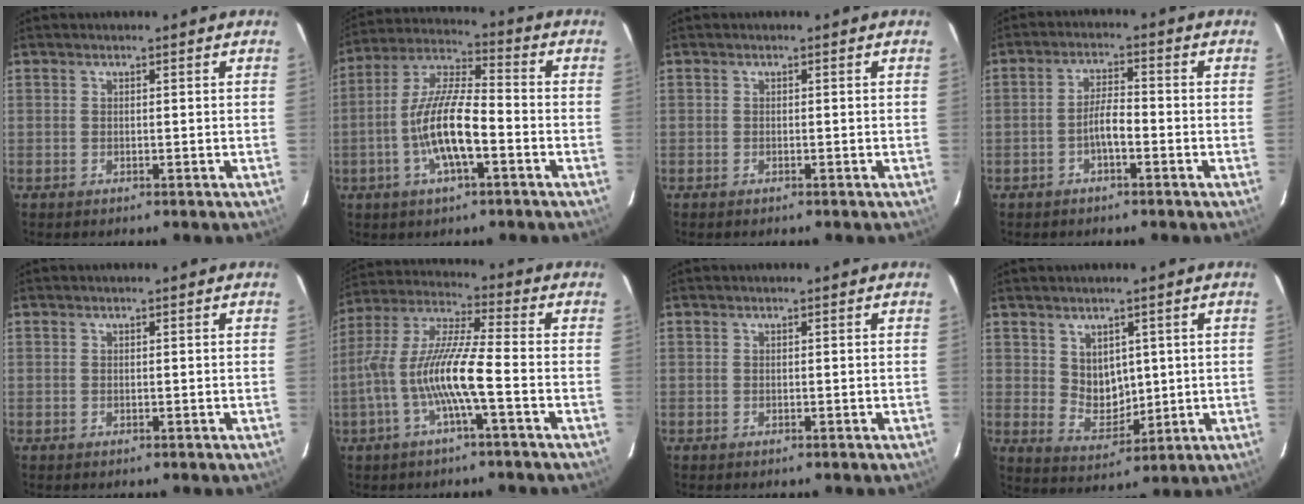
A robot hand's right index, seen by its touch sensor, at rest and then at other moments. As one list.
[{"total": 12.7, "force": [-4.0, 3.4, 11.6], "torque": [-0.236, 0.000, -0.078]}, {"total": 0.5, "force": [-0.5, 0.3, 0.0], "torque": [-0.001, -0.002, -0.010]}, {"total": 3.8, "force": [-1.8, 1.0, 3.2], "torque": [-0.064, 0.007, -0.032]}, {"total": 0.0}, {"total": 12.7, "force": [-3.7, 1.1, 12.1], "torque": [-0.245, 0.004, -0.074]}, {"total": 0.0}, {"total": 6.2, "force": [2.1, 5.0, 3.1], "torque": [-0.051, -0.005, 0.056]}]